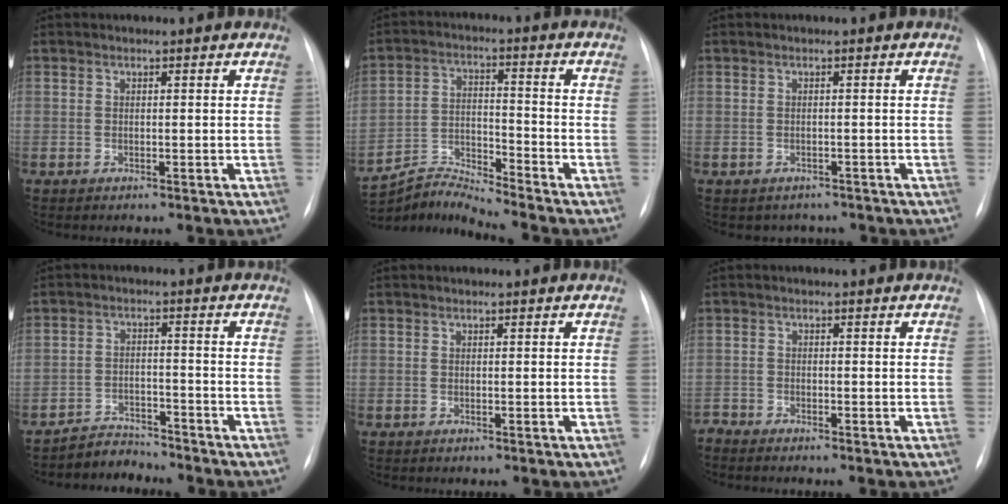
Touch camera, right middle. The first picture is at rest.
{"total": 7.8, "force": [-7.5, -2.0, -0.3], "torque": [-0.013, 0.008, -0.142]}
{"total": 2.3, "force": [-1.9, 1.3, -0.1], "torque": [-0.001, 0.009, -0.022]}
{"total": 4.5, "force": [-4.3, 0.8, -0.8], "torque": [0.011, -0.002, -0.072]}
{"total": 0.0}
{"total": 1.6, "force": [-1.6, -0.1, -0.1], "torque": [0.003, -0.006, -0.030]}